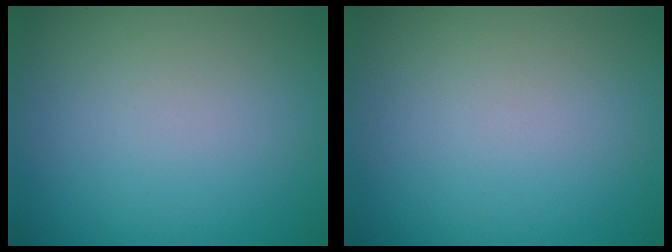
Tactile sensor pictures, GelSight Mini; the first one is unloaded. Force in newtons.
{"total": 0.0}